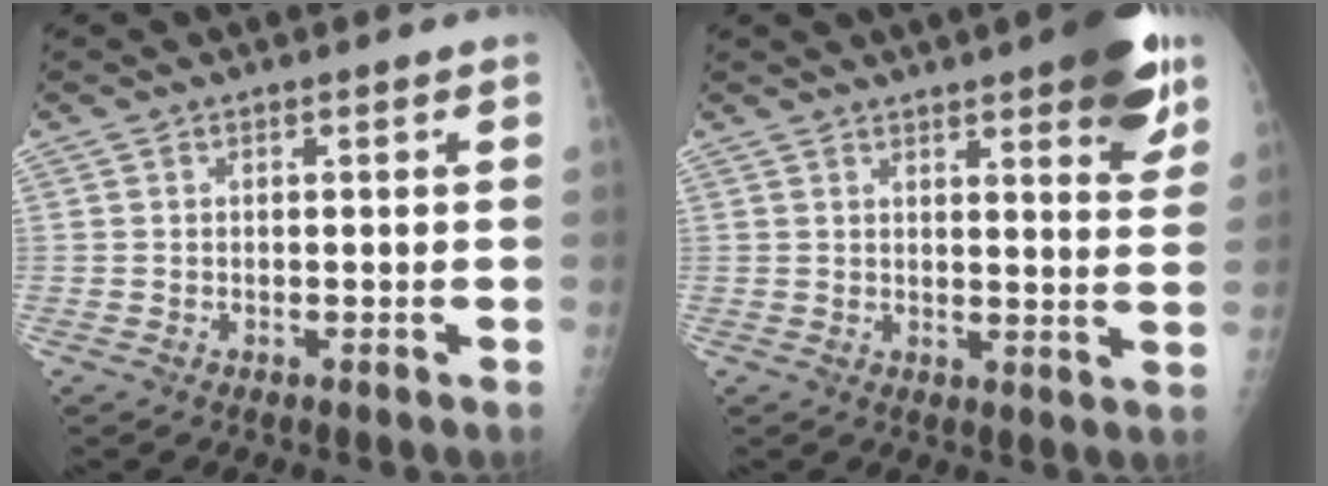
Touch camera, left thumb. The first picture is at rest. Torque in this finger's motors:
{"motor_torque": [1.16, 0.64, 0.74, -0.46, 0.16]}